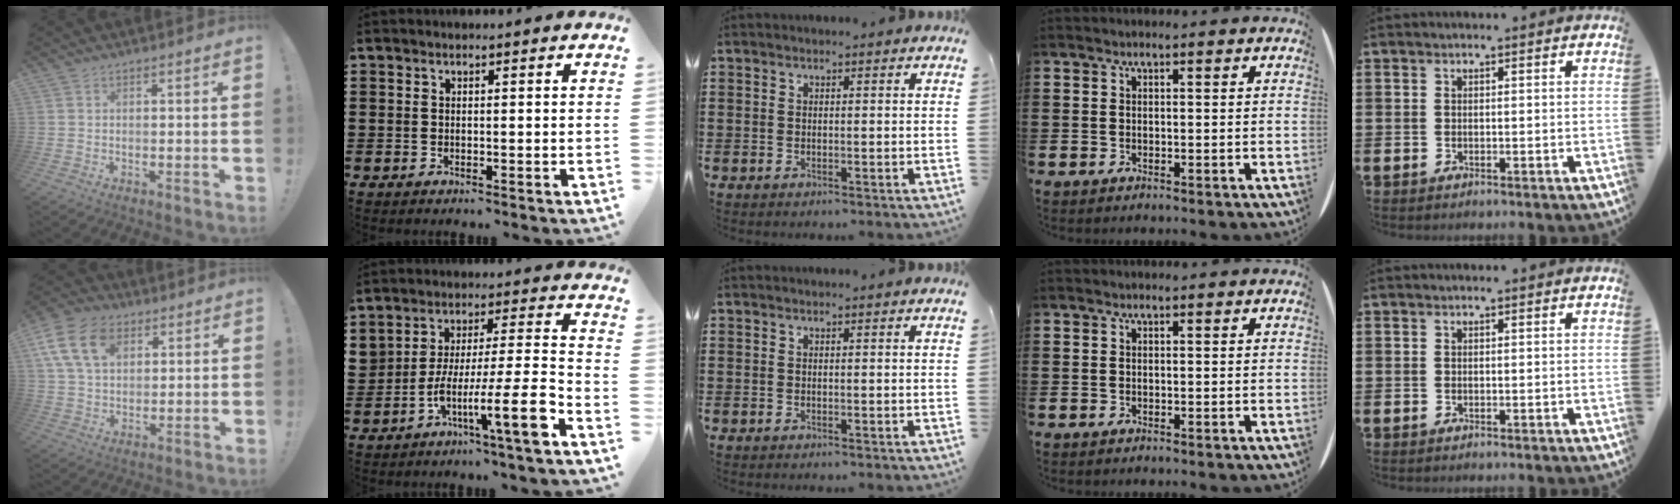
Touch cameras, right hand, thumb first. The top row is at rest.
{"thumb": {"total": 14.9, "force": [6.2, 10.4, 8.8], "torque": [-0.149, -0.011, 0.121]}, "index": {"total": 11.5, "force": [-5.7, 1.0, 10.0], "torque": [-0.177, 0.004, -0.105]}}